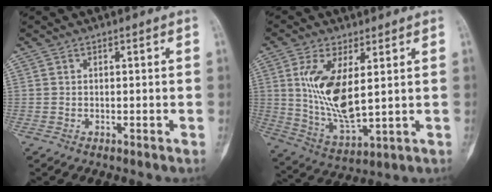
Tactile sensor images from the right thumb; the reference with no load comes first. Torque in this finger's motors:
{"motor_torque": [-0.70, 1.39, 1.45, 0.01, 0.52]}